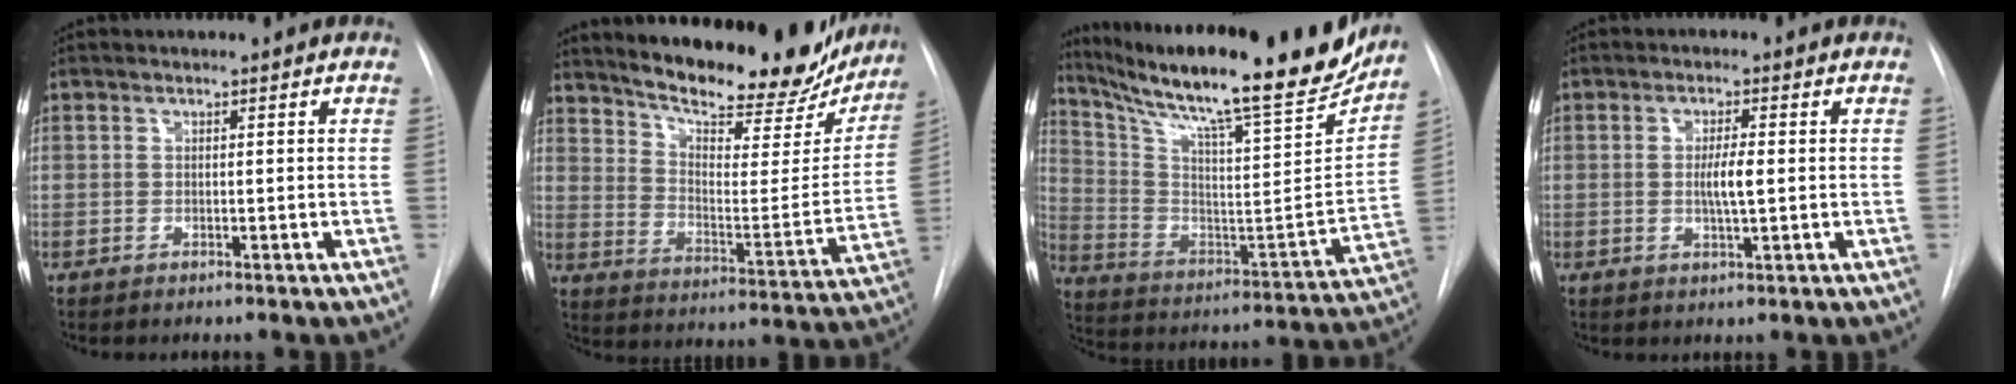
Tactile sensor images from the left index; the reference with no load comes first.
{"total": 23.7, "force": [20.6, 6.2, 9.8], "torque": [-0.145, -0.040, 0.275]}
{"total": 27.7, "force": [23.0, 3.2, 15.2], "torque": [-0.266, -0.050, 0.340]}
{"total": 3.6, "force": [-0.1, 0.4, 3.6], "torque": [-0.064, -0.006, -0.003]}